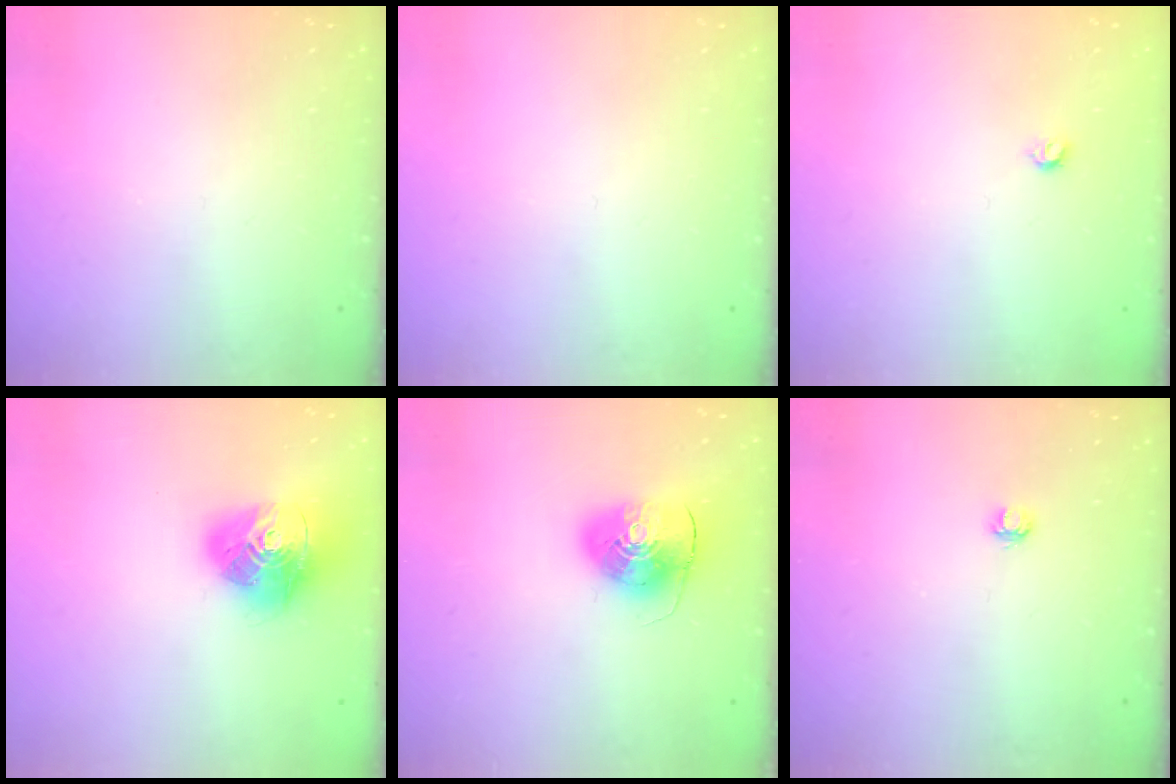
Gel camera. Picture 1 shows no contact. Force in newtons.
{"total": 0.0}
{"total": 3.4, "press": 3.4, "slide": 0.6}
{"total": 17.1, "press": 17.0, "slide": 2.2}
{"total": 9.9, "press": 9.8, "slide": 1.6}
{"total": 3.2, "press": 3.2, "slide": 0.3}